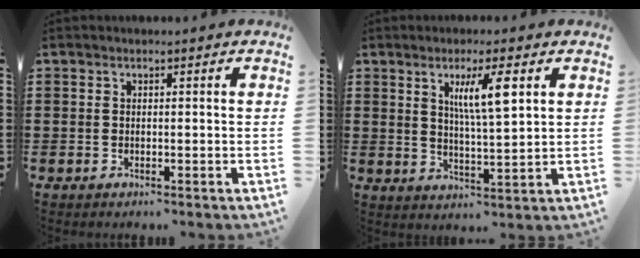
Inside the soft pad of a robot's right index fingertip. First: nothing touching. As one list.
[{"total": 6.6, "force": [2.6, 1.3, 5.9], "torque": [-0.114, 0.003, 0.040]}]